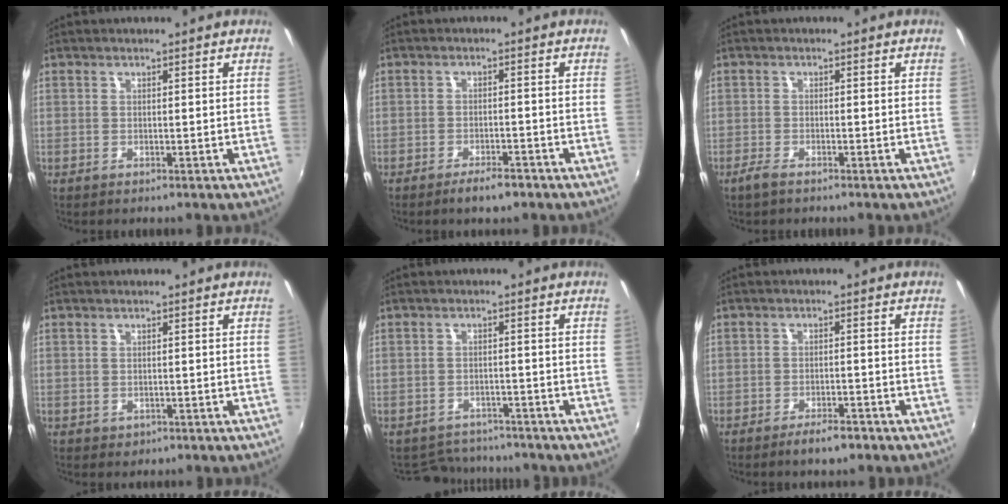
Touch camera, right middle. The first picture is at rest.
{"total": 4.3, "force": [-3.3, 1.2, 2.6], "torque": [-0.057, -0.005, -0.053]}
{"total": 2.2, "force": [-1.7, 0.5, 1.2], "torque": [-0.034, -0.005, -0.036]}
{"total": 1.0, "force": [-0.3, 0.9, 0.3], "torque": [-0.004, -0.004, -0.003]}
{"total": 7.3, "force": [-6.7, 2.7, 1.0], "torque": [-0.036, 0.004, -0.099]}
{"total": 4.4, "force": [-3.4, 1.2, 2.5], "torque": [-0.057, -0.004, -0.054]}